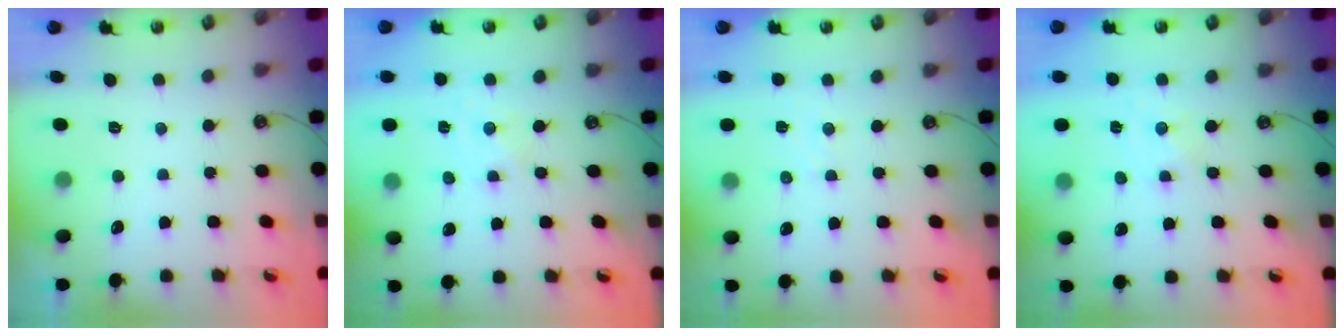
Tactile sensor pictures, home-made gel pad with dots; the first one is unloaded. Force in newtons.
{"total": 0.0}
{"total": 4.0, "press": 3.9, "slide": 0.5}
{"total": 0.0}